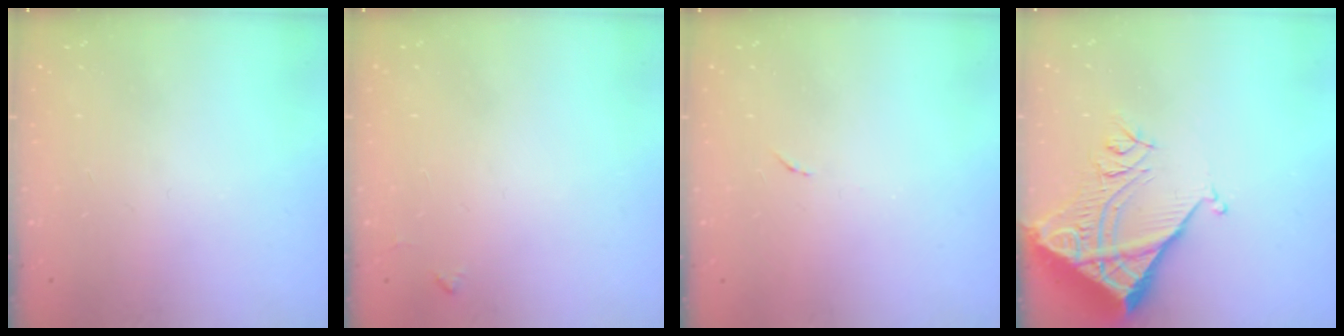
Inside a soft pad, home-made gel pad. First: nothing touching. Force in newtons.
{"total": 3.5, "press": 3.5, "slide": 0.5}
{"total": 4.2, "press": 4.2, "slide": 0.3}
{"total": 9.6, "press": 9.5, "slide": 1.1}